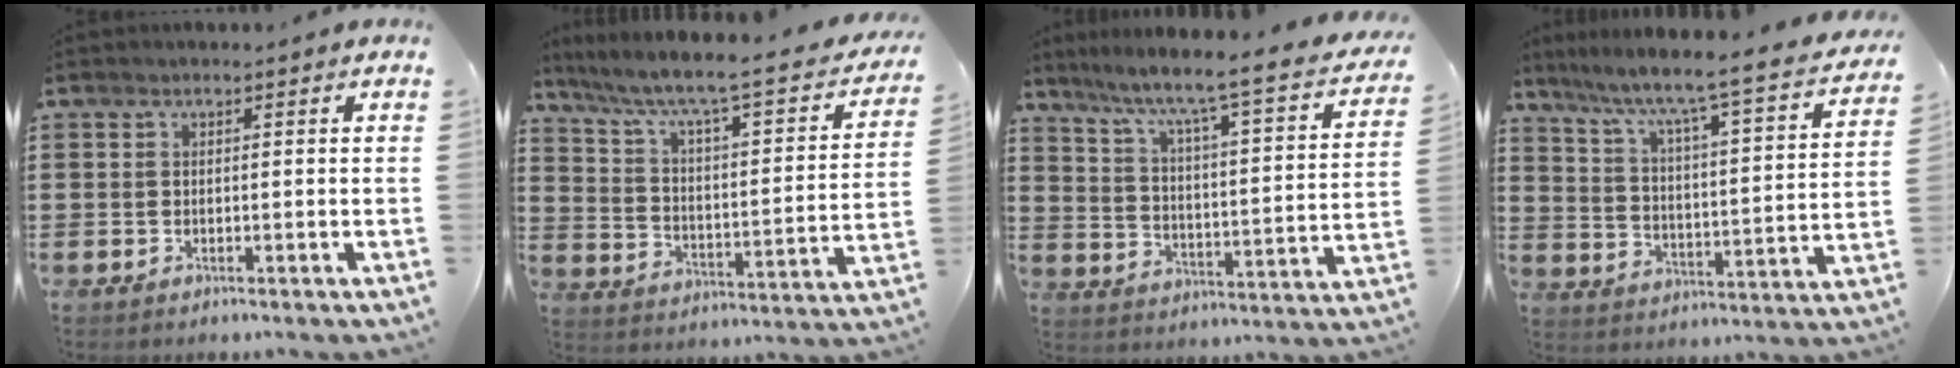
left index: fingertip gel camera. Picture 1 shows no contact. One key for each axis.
{"total": 5.9, "fx": 3.8, "fy": 0.7, "fz": 4.5, "tx": -0.104, "ty": -0.033, "tz": 0.050}
{"total": 5.3, "fx": 4.1, "fy": -0.7, "fz": 3.3, "tx": -0.084, "ty": -0.051, "tz": 0.053}
{"total": 5.4, "fx": 4.5, "fy": -0.7, "fz": 2.9, "tx": -0.078, "ty": -0.053, "tz": 0.060}